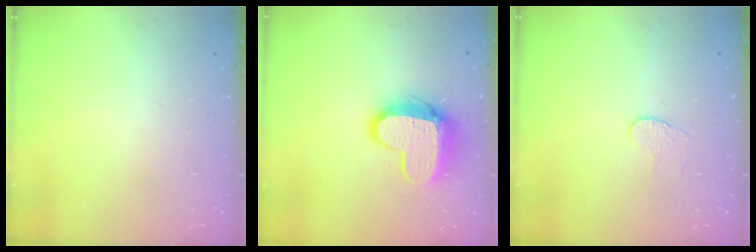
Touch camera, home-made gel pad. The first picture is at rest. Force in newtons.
{"total": 13.2, "press": 13.2, "slide": 1.2}
{"total": 3.1, "press": 3.1, "slide": 0.3}